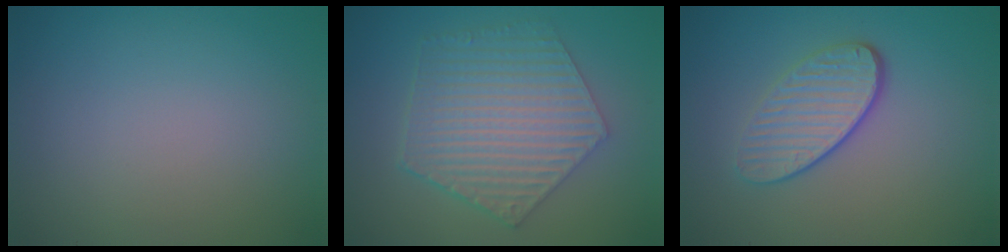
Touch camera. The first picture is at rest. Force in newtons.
{"total": 6.5, "press": 4.9, "slide": 4.3}
{"total": 3.8, "press": 3.0, "slide": 2.4}